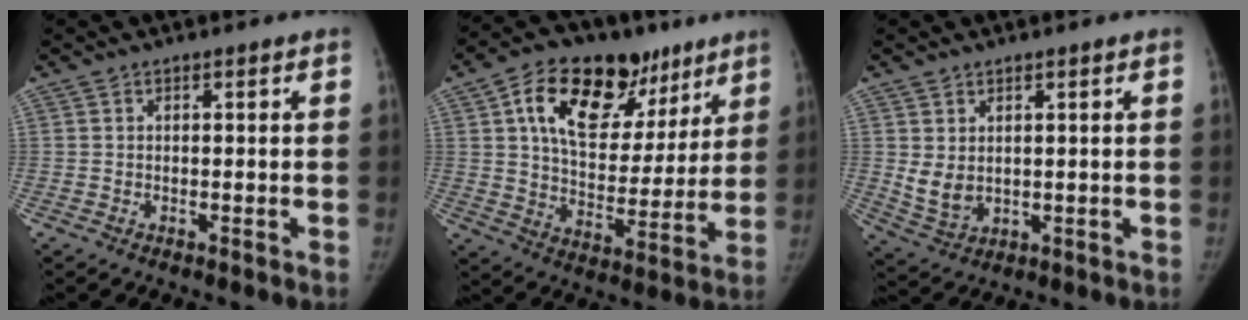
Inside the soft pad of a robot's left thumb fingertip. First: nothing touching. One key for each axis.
{"total": 23.1, "fx": 11.7, "fy": 13.7, "fz": 14.4, "tx": -0.184, "ty": -0.010, "tz": 0.190}
{"total": 4.7, "fx": 1.1, "fy": 3.2, "fz": 3.3, "tx": -0.052, "ty": -0.014, "tz": 0.037}